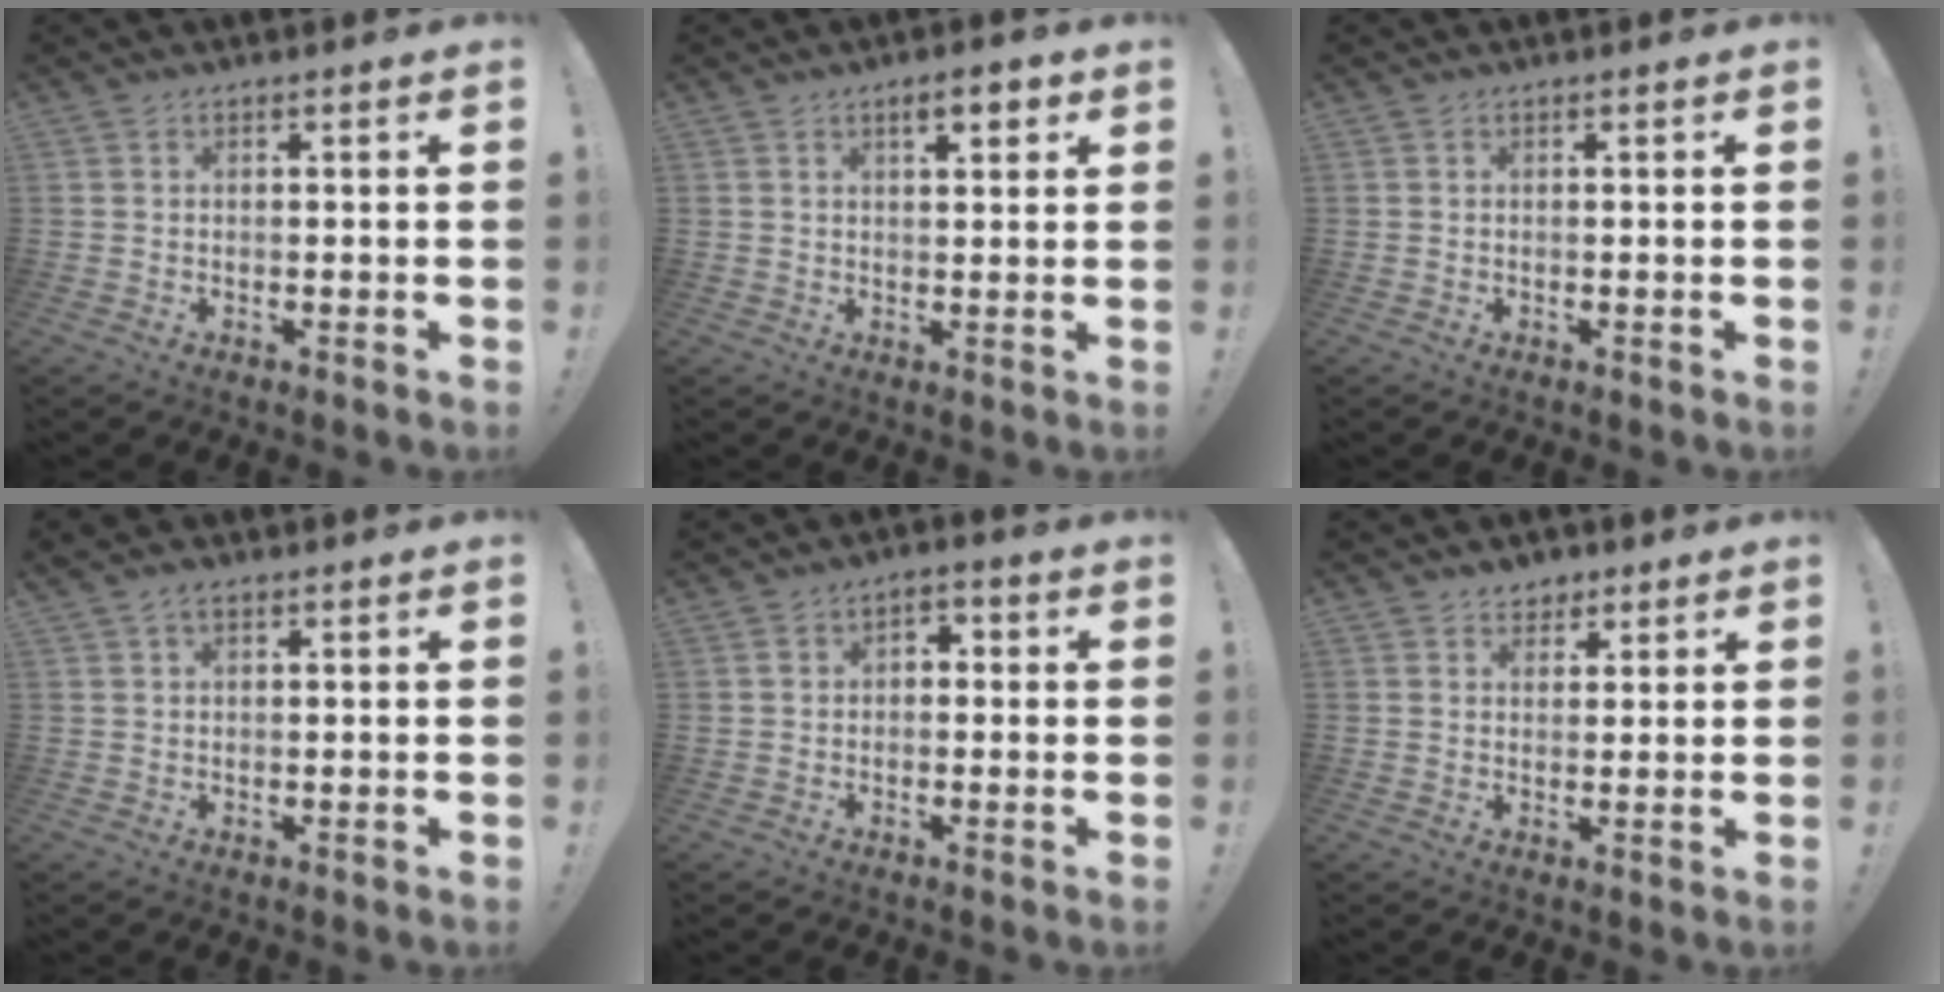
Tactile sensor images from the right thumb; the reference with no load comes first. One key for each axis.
{"total": 4.5, "fx": 2.5, "fy": 1.6, "fz": 3.4, "tx": -0.047, "ty": -0.005, "tz": 0.037}
{"total": 0.0}
{"total": 2.4, "fx": 1.5, "fy": 1.1, "fz": 1.5, "tx": -0.022, "ty": -0.001, "tz": 0.026}
{"total": 3.2, "fx": -0.9, "fy": 2.6, "fz": 1.6, "tx": -0.013, "ty": 0.010, "tz": -0.021}
{"total": 3.9, "fx": 2.6, "fy": 2.9, "fz": 0.5, "tx": 0.011, "ty": -0.016, "tz": 0.046}